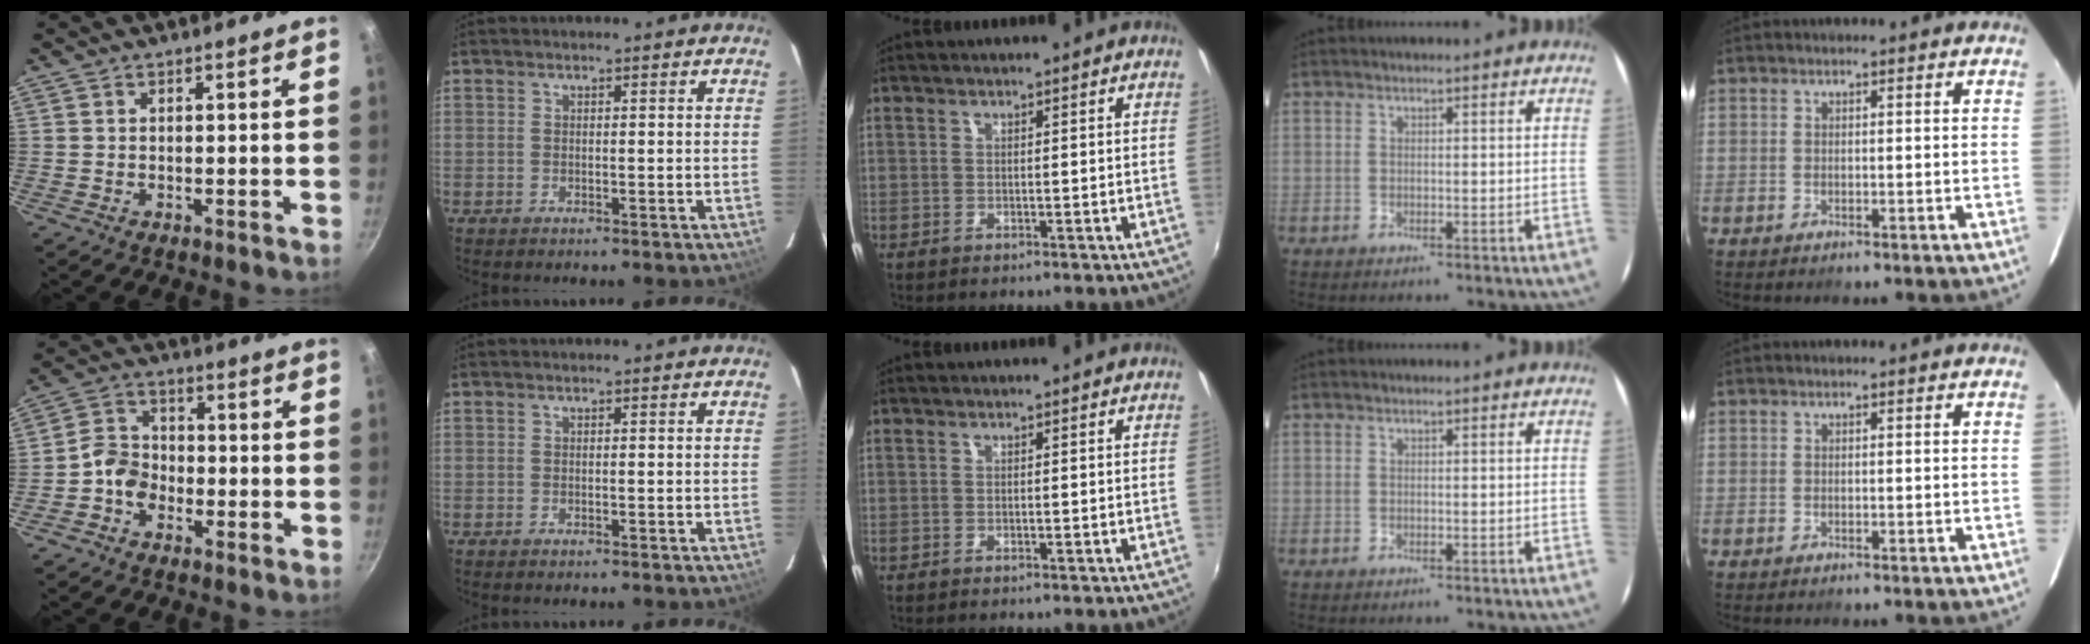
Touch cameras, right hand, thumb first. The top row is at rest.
{"thumb": {"total": 6.1, "force": [-2.3, 4.8, 3.0], "torque": [-0.031, 0.027, -0.056]}}